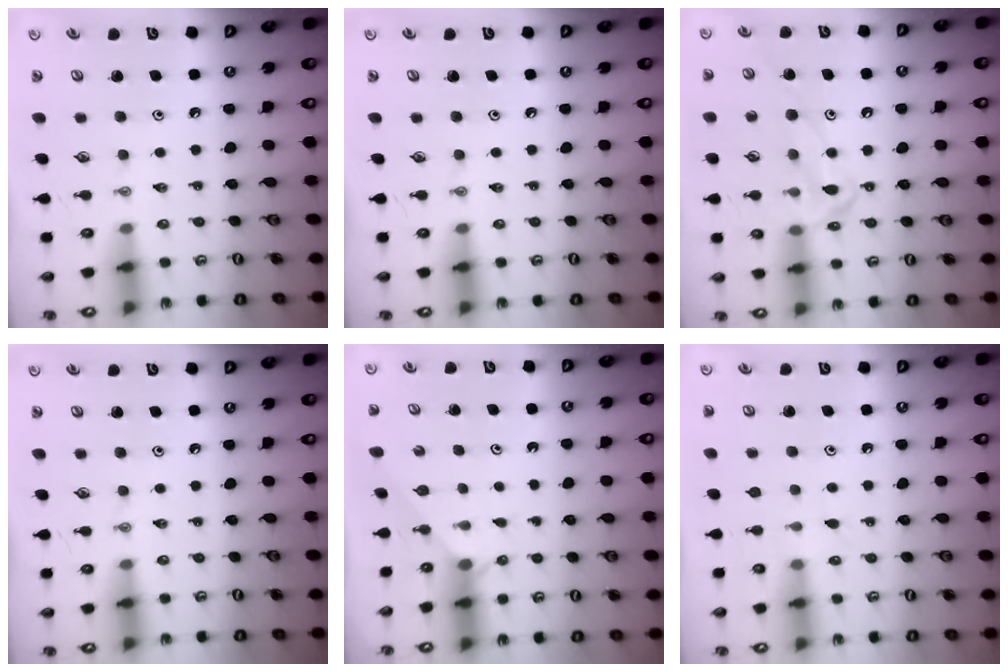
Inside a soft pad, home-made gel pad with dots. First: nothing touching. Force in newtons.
{"total": 0.0}
{"total": 12.8, "press": 12.7, "slide": 0.8}
{"total": 0.0}
{"total": 3.0, "press": 2.9, "slide": 0.3}
{"total": 4.5, "press": 4.5, "slide": 0.6}